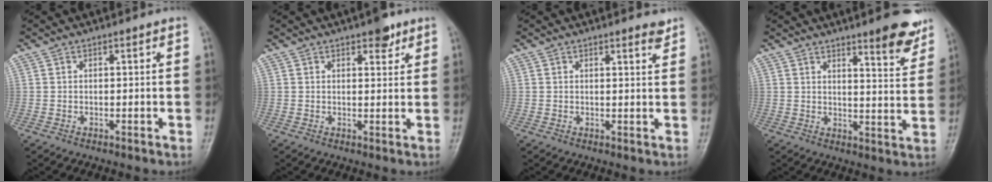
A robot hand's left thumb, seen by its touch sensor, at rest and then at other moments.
{"total": 3.7, "force": [2.4, 1.6, 2.3], "torque": [-0.015, -0.011, 0.032]}
{"total": 2.1, "force": [1.8, 0.4, 1.1], "torque": [-0.009, -0.013, 0.023]}
{"total": 9.0, "force": [6.3, 1.9, 6.1], "torque": [-0.057, -0.042, 0.085]}